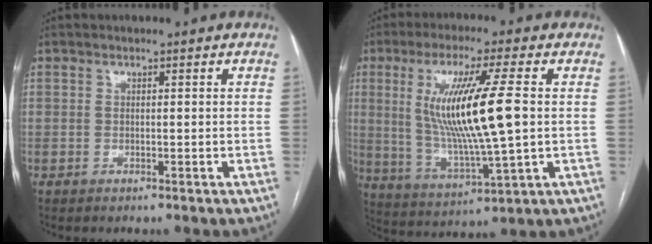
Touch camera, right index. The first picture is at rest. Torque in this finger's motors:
{"motor_torque": [1.07, 0.32, 1.05, 0.21]}